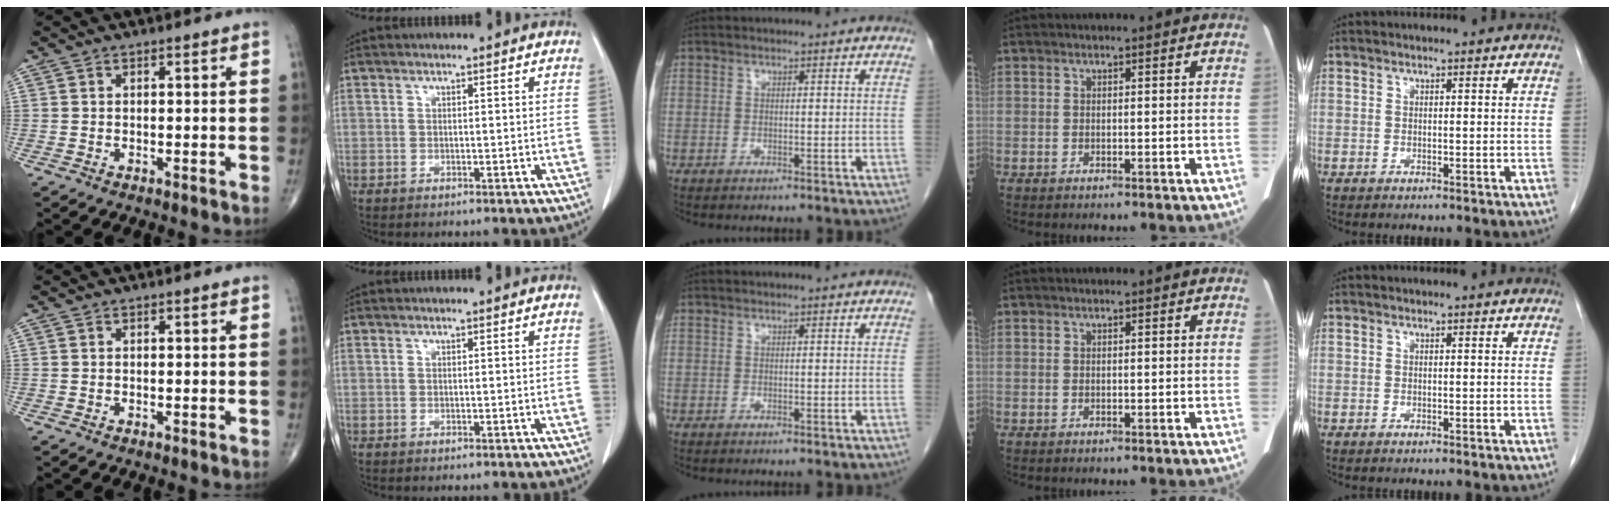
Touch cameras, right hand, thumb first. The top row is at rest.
{}